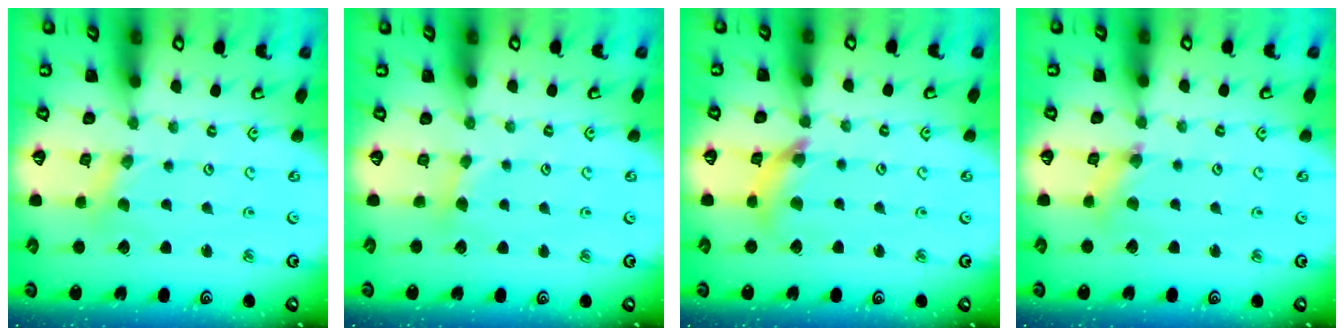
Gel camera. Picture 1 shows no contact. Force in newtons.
{"total": 2.9, "press": 2.9, "slide": 0.4}
{"total": 8.4, "press": 8.4, "slide": 0.8}
{"total": 2.0, "press": 2.0, "slide": 0.3}